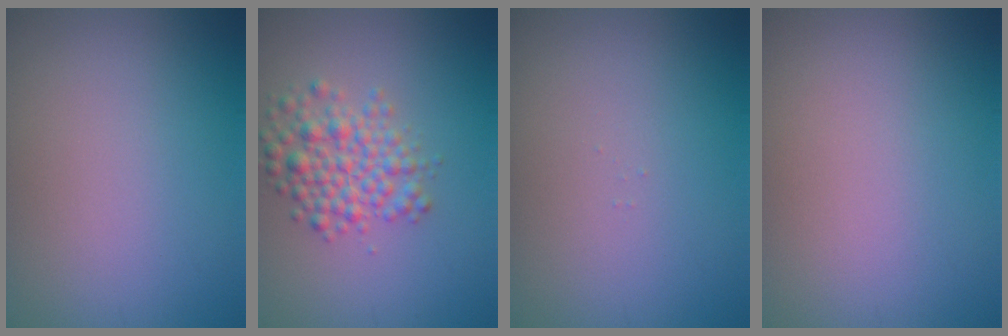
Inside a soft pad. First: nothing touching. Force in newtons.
{"total": 3.9, "press": 3.9, "slide": 0.1}
{"total": 0.0}
{"total": 0.0}